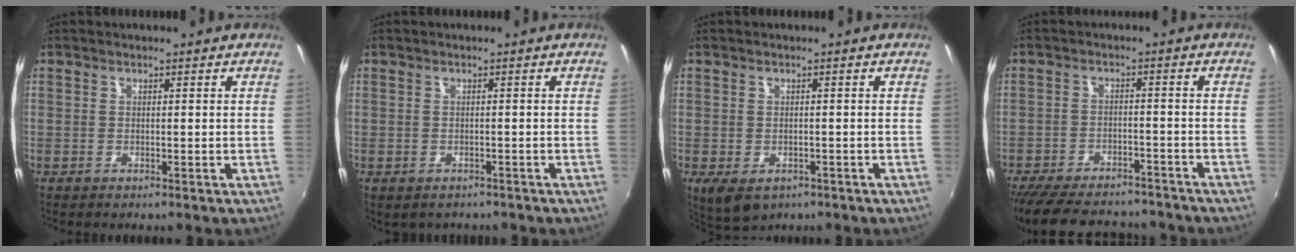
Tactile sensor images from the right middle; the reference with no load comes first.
{"total": 2.3, "force": [-1.4, 1.5, 0.9], "torque": [-0.021, -0.012, -0.016]}
{"total": 6.0, "force": [-2.9, 3.7, 3.8], "torque": [-0.072, -0.027, -0.038]}
{"total": 18.5, "force": [-15.8, 6.2, 7.3], "torque": [-0.164, -0.009, -0.223]}